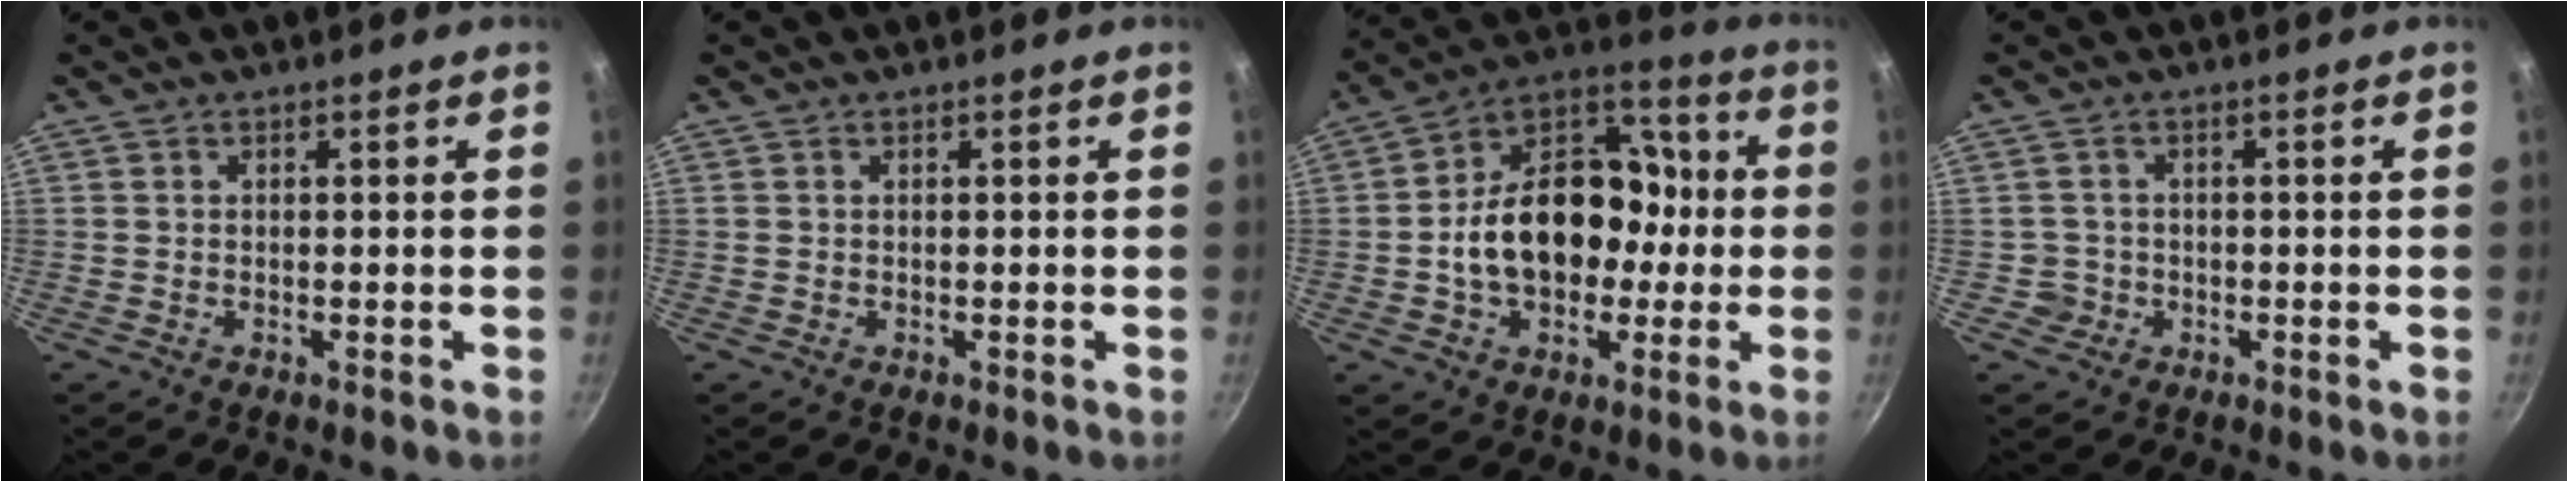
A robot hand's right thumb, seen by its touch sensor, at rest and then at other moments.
{"total": 0.0}
{"total": 20.9, "force": [-1.5, 15.3, 14.1], "torque": [-0.198, 0.056, -0.033]}
{"total": 2.7, "force": [-0.7, 2.6, 0.1], "torque": [0.016, 0.015, -0.008]}